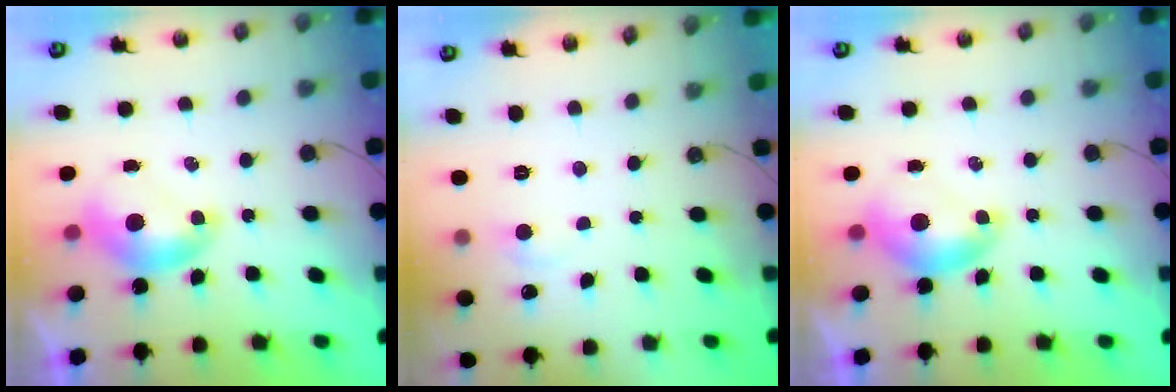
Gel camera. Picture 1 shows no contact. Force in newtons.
{"total": 0.7, "press": 0.1, "slide": 0.7}
{"total": 0.0}